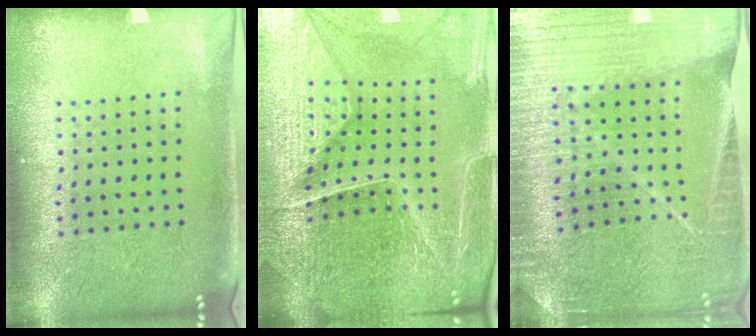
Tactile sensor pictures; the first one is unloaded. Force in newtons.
{"total": 5.4, "press": 5.1, "slide": 1.8}
{"total": 3.4, "press": 3.4, "slide": 0.6}